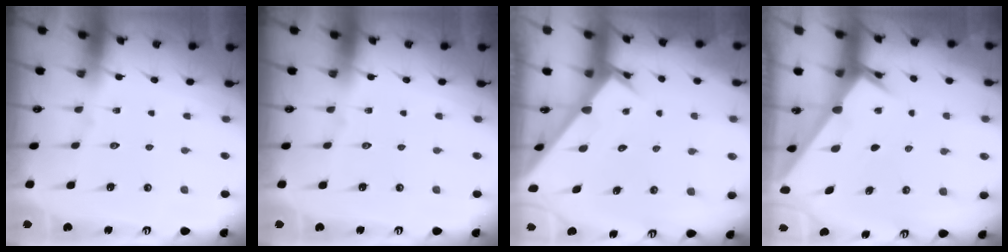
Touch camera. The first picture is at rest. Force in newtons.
{"total": 0.0}
{"total": 2.8, "press": 2.8, "slide": 0.1}
{"total": 2.4, "press": 2.4, "slide": 0.2}